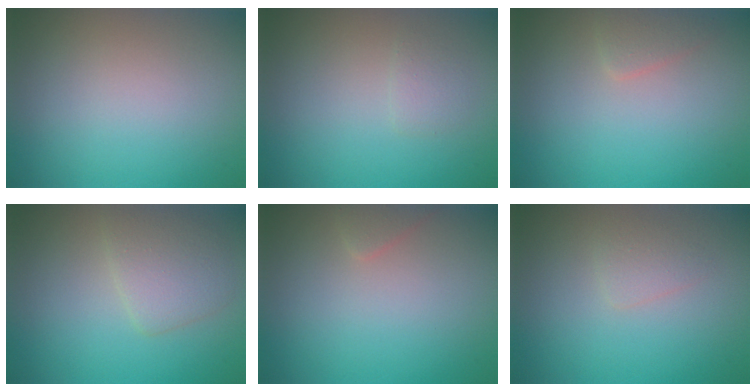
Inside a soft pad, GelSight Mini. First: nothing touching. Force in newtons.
{"total": 1.0, "press": 1.0, "slide": 0.1}
{"total": 1.2, "press": 1.2, "slide": 0.1}
{"total": 2.9, "press": 2.9, "slide": 0.2}
{"total": 0.8, "press": 0.8, "slide": 0.0}
{"total": 1.2, "press": 1.2, "slide": 0.0}